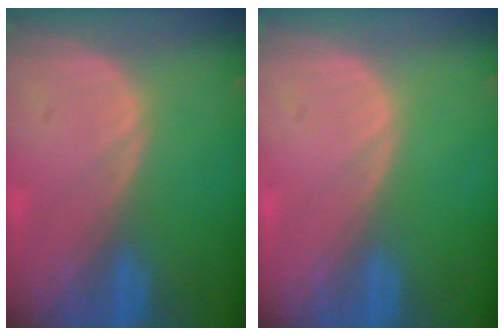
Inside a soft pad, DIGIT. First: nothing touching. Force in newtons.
{"total": 0.0}